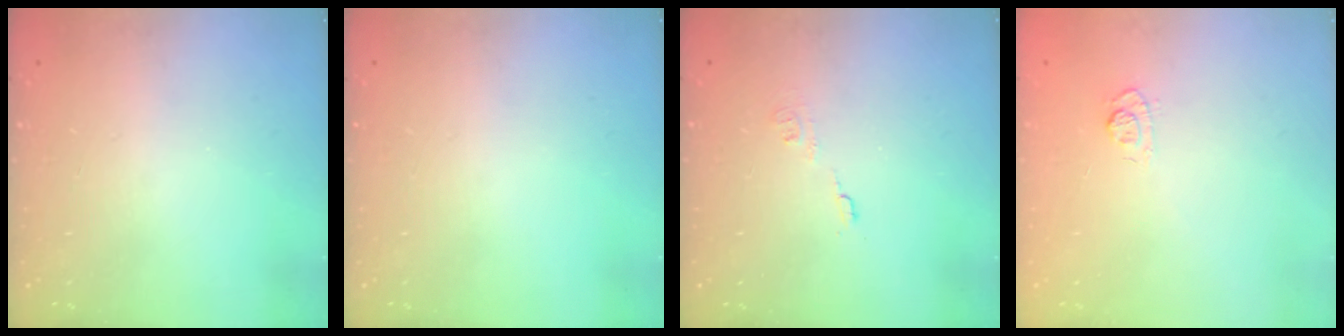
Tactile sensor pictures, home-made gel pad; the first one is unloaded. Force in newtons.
{"total": 0.0}
{"total": 4.6, "press": 4.5, "slide": 0.5}
{"total": 4.6, "press": 4.4, "slide": 1.4}